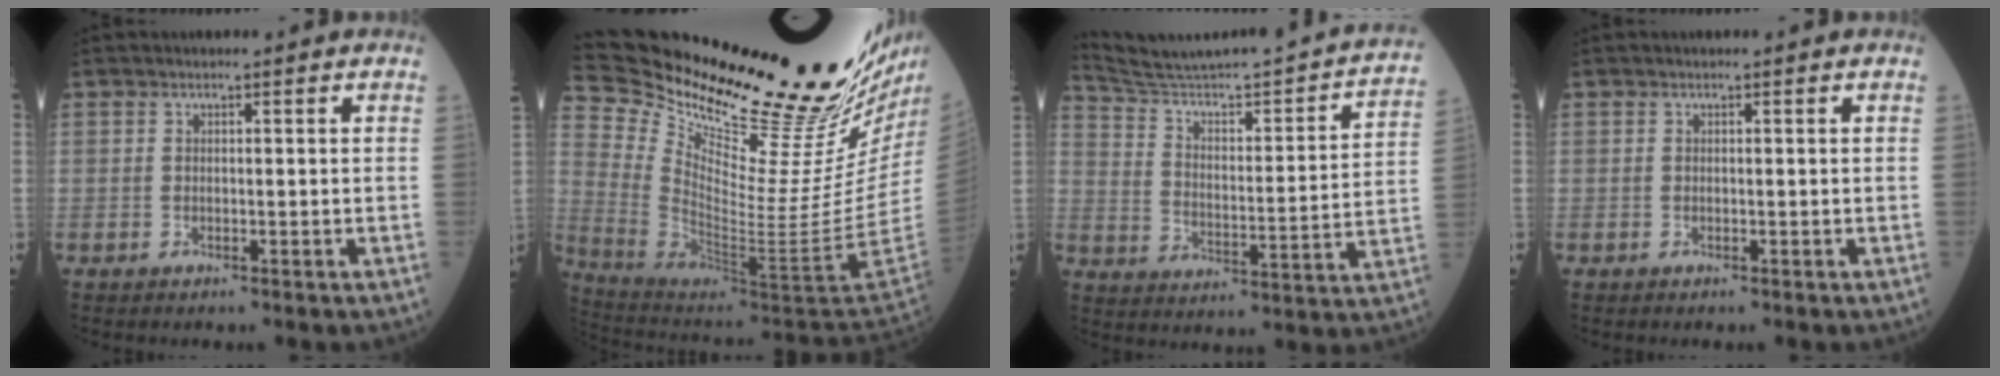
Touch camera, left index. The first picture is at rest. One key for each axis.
{"total": 31.1, "fx": 25.7, "fy": -1.2, "fz": 17.5, "tx": -0.283, "ty": -0.126, "tz": 0.393}
{"total": 26.4, "fx": 23.6, "fy": 1.9, "fz": 11.5, "tx": -0.177, "ty": -0.036, "tz": 0.333}
{"total": 0.0}